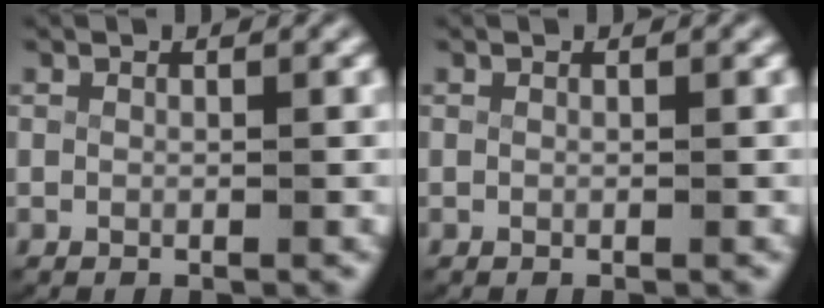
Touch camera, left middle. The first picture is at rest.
{"total": 0.0}